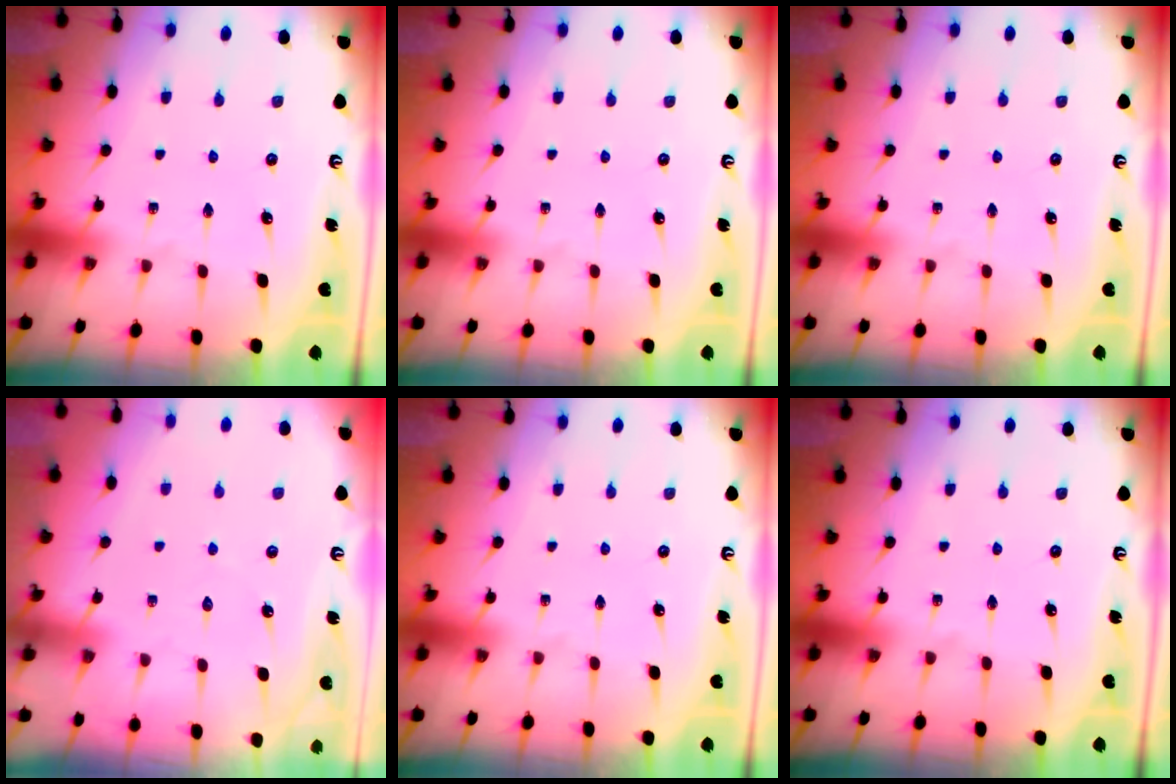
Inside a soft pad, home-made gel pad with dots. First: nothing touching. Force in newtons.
{"total": 0.0}
{"total": 0.0}
{"total": 3.0, "press": 2.9, "slide": 0.3}
{"total": 0.0}
{"total": 0.0}